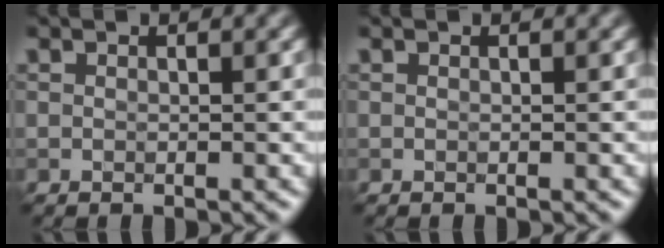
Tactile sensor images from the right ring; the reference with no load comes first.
{"total": 0.0}